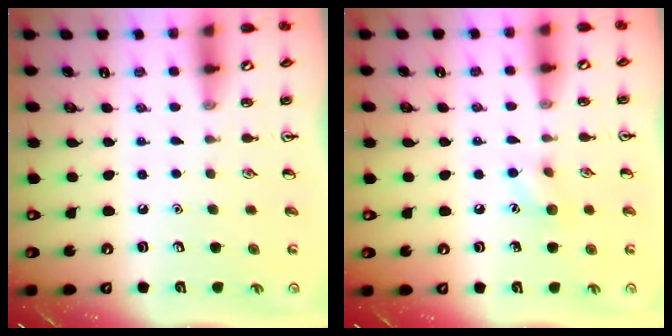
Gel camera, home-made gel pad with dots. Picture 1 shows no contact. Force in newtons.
{"total": 6.7, "press": 6.4, "slide": 2.0}